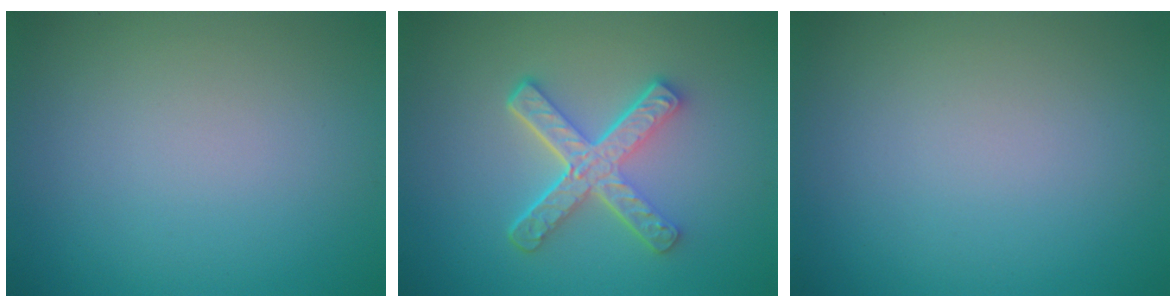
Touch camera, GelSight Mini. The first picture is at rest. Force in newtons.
{"total": 5.2, "press": 3.7, "slide": 3.6}
{"total": 0.0}